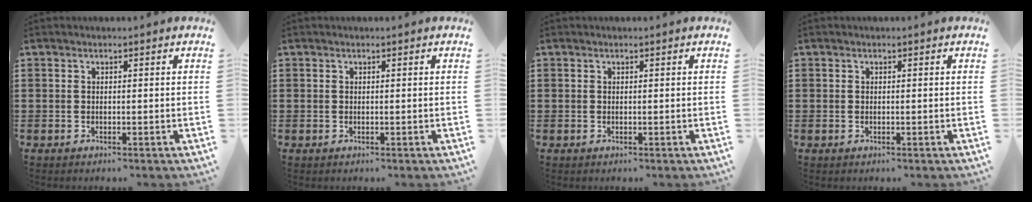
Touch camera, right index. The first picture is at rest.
{"total": 0.0}
{"total": 0.0}
{"total": 0.0}